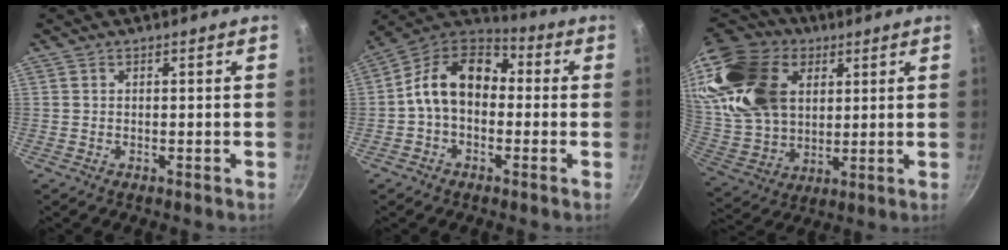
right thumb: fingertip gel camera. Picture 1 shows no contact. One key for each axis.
{"total": 13.9, "fx": -0.1, "fy": 9.9, "fz": 9.8, "tx": -0.136, "ty": 0.043, "tz": -0.029}
{"total": 25.9, "fx": 10.8, "fy": 17.9, "fz": 15.3, "tx": -0.297, "ty": -0.019, "tz": 0.210}